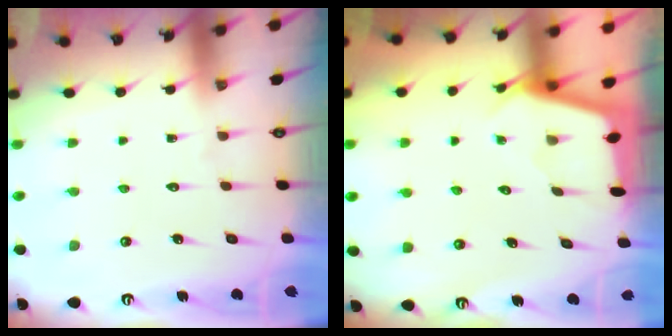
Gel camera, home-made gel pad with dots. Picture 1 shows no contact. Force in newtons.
{"total": 2.4, "press": 2.4, "slide": 0.3}